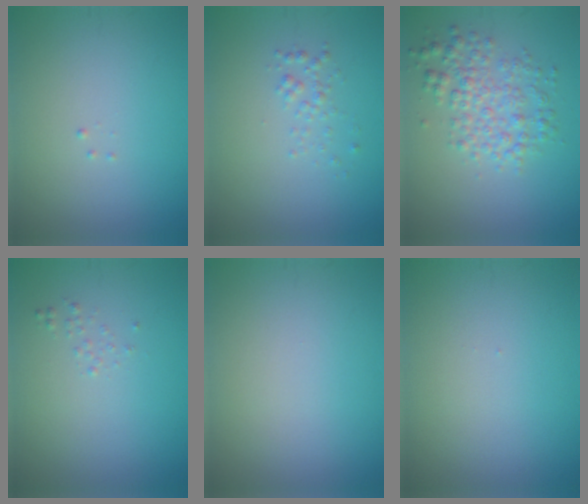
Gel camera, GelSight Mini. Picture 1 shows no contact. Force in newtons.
{"total": 1.1, "press": 1.1, "slide": 0.1}
{"total": 3.8, "press": 3.8, "slide": 0.1}
{"total": 0.6, "press": 0.6, "slide": 0.1}
{"total": 0.0}
{"total": 0.0}